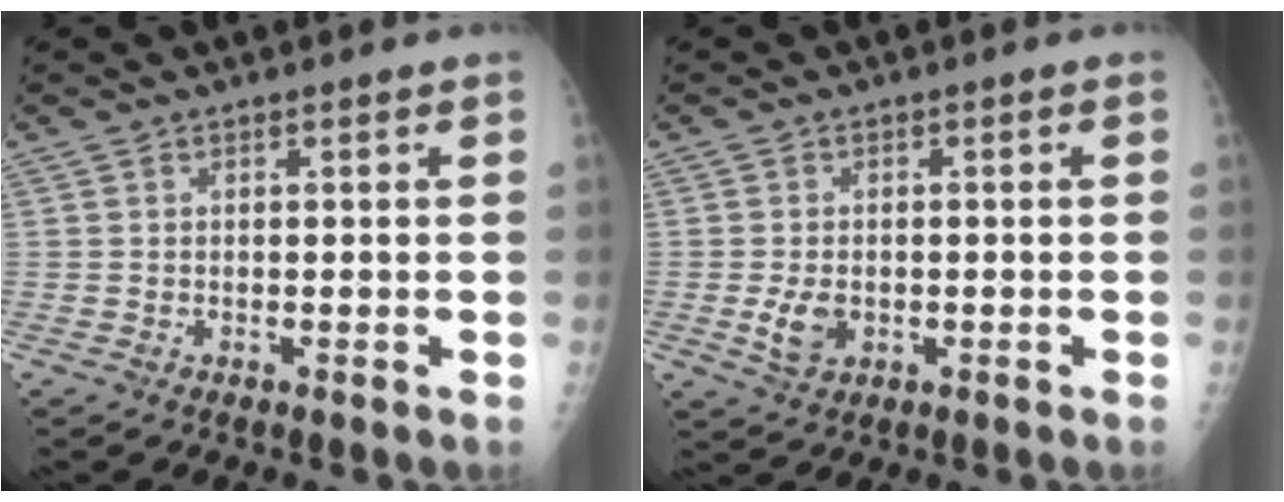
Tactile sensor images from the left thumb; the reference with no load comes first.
{"total": 4.2, "force": [-1.0, 2.9, 2.9], "torque": [-0.051, -0.001, -0.013]}